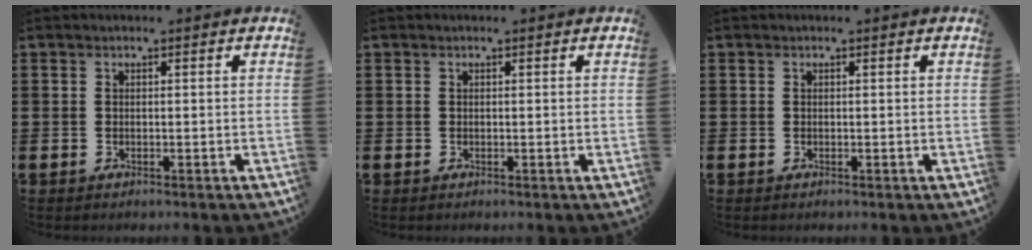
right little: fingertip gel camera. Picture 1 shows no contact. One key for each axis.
{"total": 0.0}
{"total": 0.0}